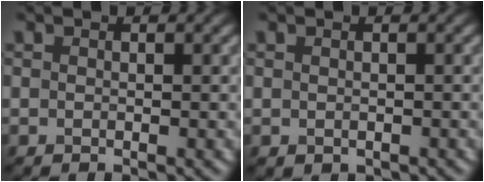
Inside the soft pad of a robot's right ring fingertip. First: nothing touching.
{"total": 0.6, "force": [-0.3, 0.5, 0.2], "torque": [-0.001, -0.007, -0.003]}